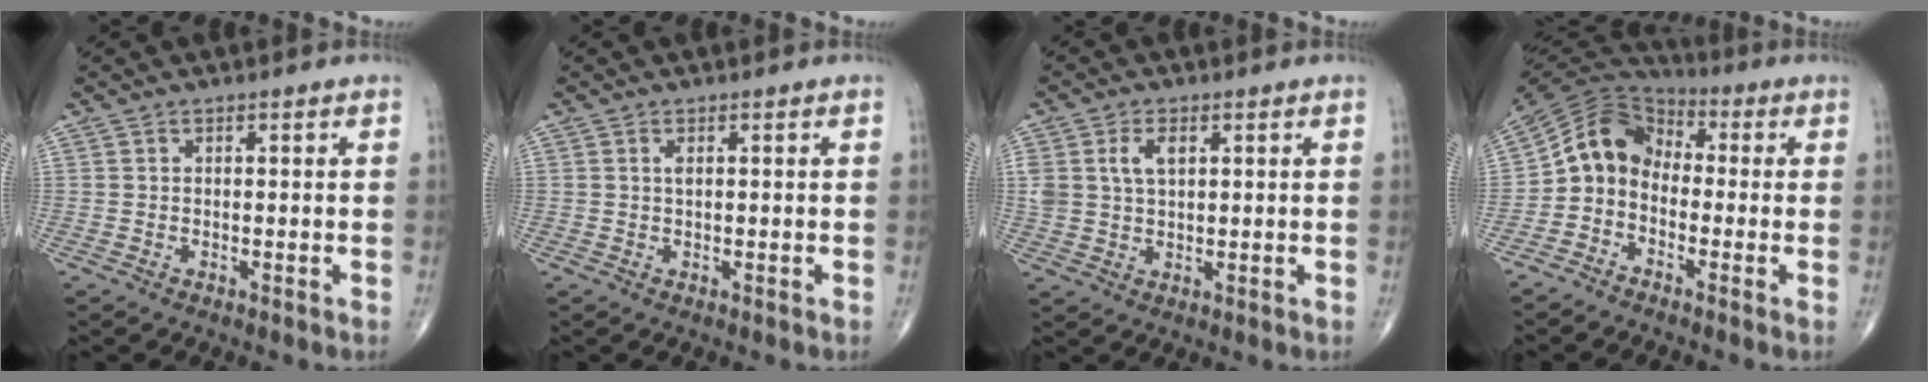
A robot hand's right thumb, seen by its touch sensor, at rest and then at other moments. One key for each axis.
{"total": 0.8, "fx": 0.2, "fy": 0.3, "fz": 0.7, "tx": -0.011, "ty": 0.001, "tz": 0.002}
{"total": 5.5, "fx": 1.8, "fy": 3.3, "fz": 4.0, "tx": -0.077, "ty": 0.001, "tz": 0.037}
{"total": 9.9, "fx": -2.1, "fy": 8.0, "fz": 5.4, "tx": -0.086, "ty": 0.058, "tz": -0.059}